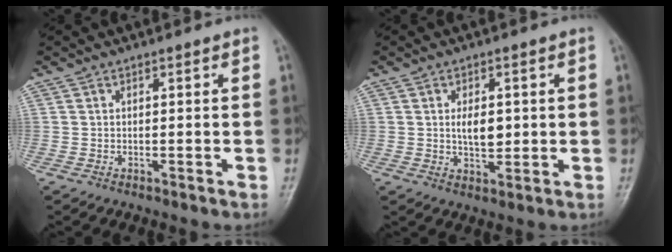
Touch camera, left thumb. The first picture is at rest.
{"total": 4.9, "force": [0.6, 2.7, 4.1], "torque": [-0.060, -0.006, 0.013]}